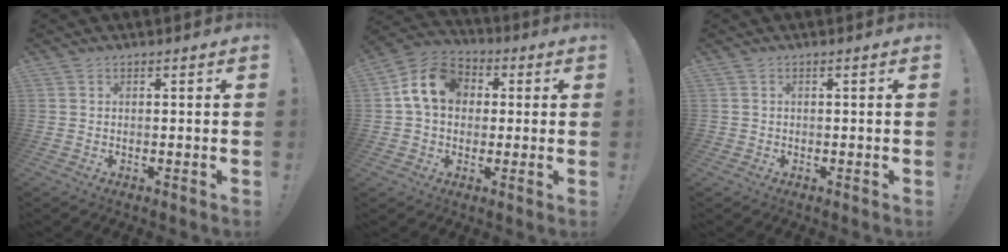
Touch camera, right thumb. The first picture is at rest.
{"total": 13.2, "force": [2.9, 10.3, 7.7], "torque": [-0.127, 0.009, 0.061]}
{"total": 0.7, "force": [-0.3, 0.7, 0.1], "torque": [-0.001, 0.002, -0.005]}